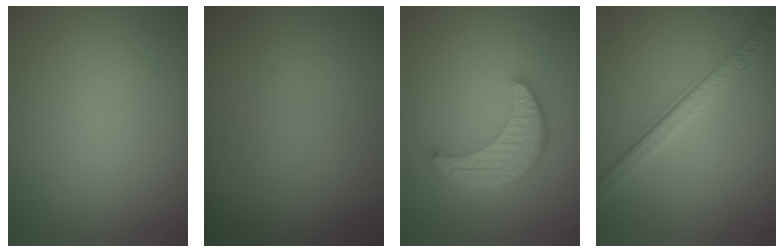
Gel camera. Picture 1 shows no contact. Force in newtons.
{"total": 0.0}
{"total": 5.4, "press": 4.3, "slide": 3.2}
{"total": 3.8, "press": 2.8, "slide": 2.6}